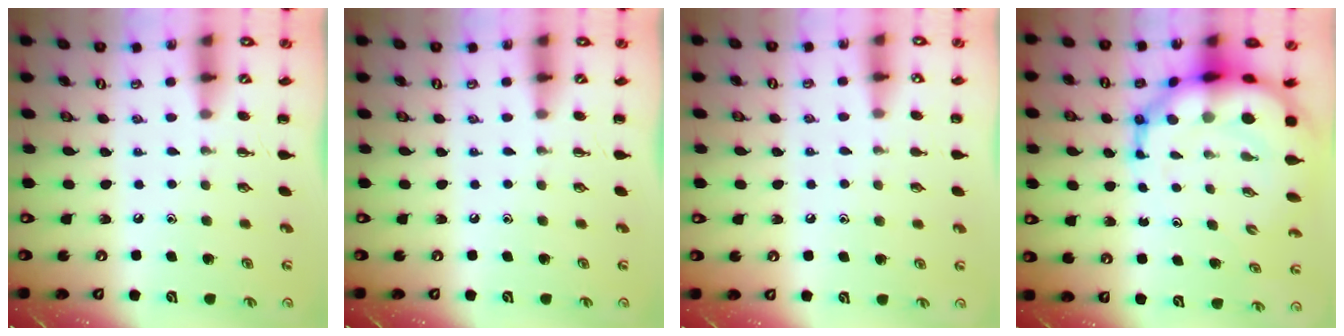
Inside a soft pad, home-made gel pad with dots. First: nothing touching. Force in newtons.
{"total": 0.0}
{"total": 4.1, "press": 4.0, "slide": 0.9}
{"total": 15.9, "press": 15.3, "slide": 4.4}